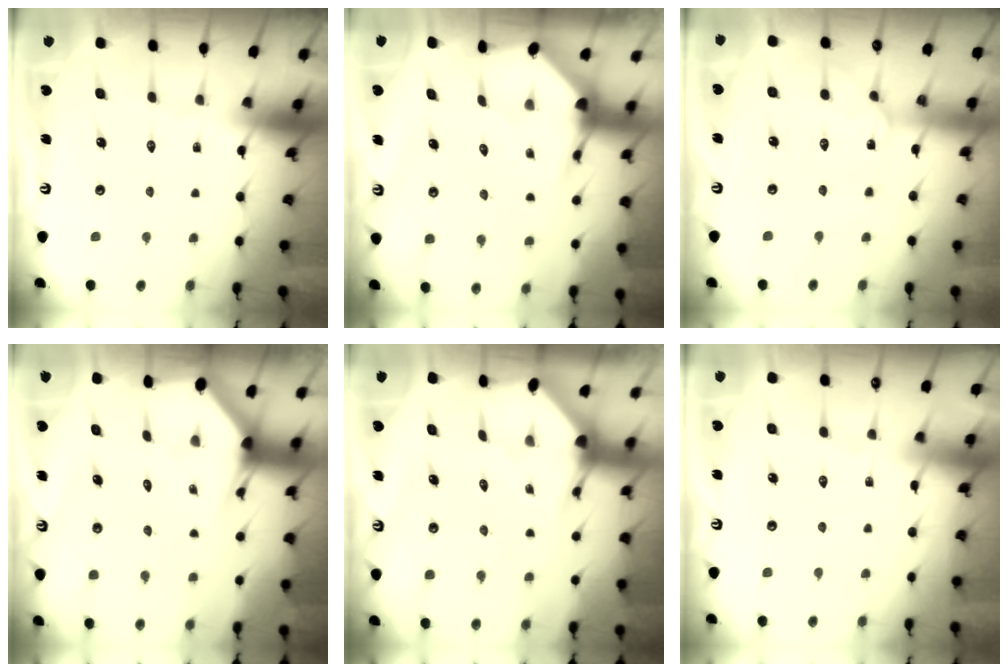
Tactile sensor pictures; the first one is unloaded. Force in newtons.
{"total": 3.6, "press": 3.6, "slide": 0.4}
{"total": 3.9, "press": 3.8, "slide": 0.5}
{"total": 2.9, "press": 2.9, "slide": 0.2}
{"total": 3.1, "press": 3.0, "slide": 0.3}
{"total": 3.8, "press": 3.8, "slide": 0.6}